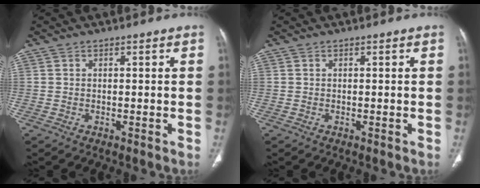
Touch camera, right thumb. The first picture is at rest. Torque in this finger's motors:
{"motor_torque": [1.10, 1.92, 0.56, 0.51, 0.15]}